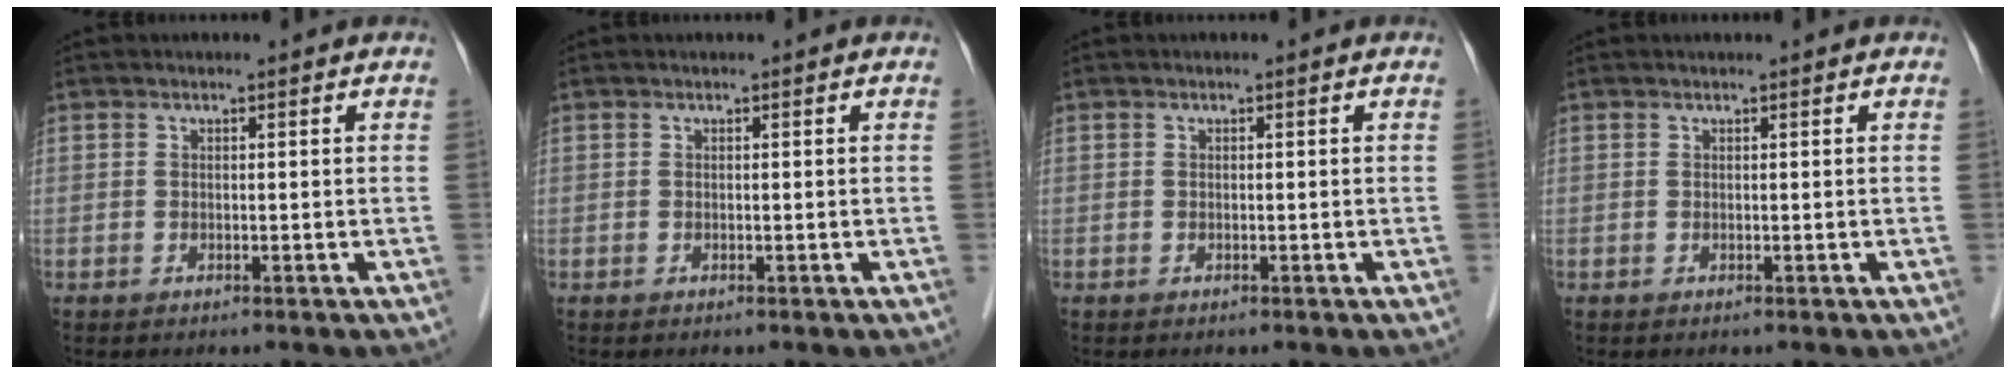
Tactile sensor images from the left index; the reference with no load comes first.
{"total": 0.0}
{"total": 0.0}
{"total": 0.0}